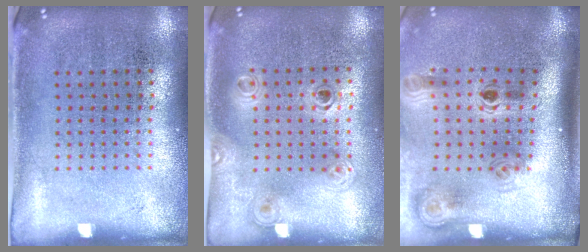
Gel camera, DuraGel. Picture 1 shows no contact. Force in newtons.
{"total": 1.2, "press": 1.0, "slide": 0.6}
{"total": 2.1, "press": 1.4, "slide": 1.5}